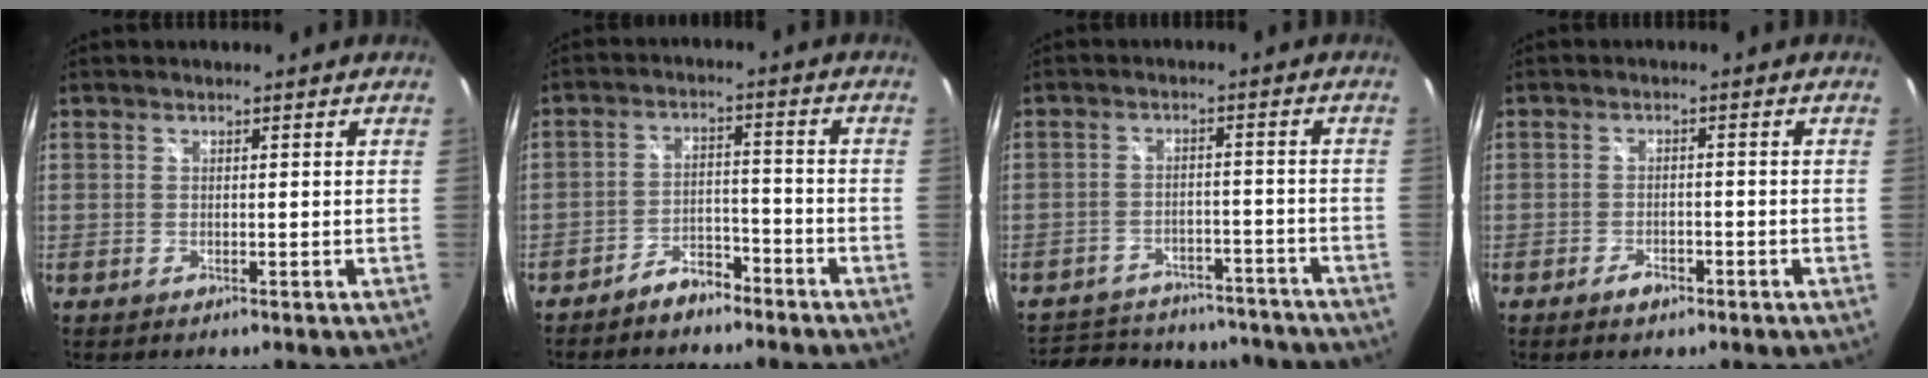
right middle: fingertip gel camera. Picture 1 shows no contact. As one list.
[{"total": 5.3, "force": [-4.6, 2.0, 1.9], "torque": [-0.051, 0.016, -0.071]}, {"total": 23.2, "force": [-19.8, 9.1, 8.0], "torque": [-0.170, 0.026, -0.245]}, {"total": 2.5, "force": [-1.8, 1.3, 1.3], "torque": [-0.028, 0.000, -0.030]}]